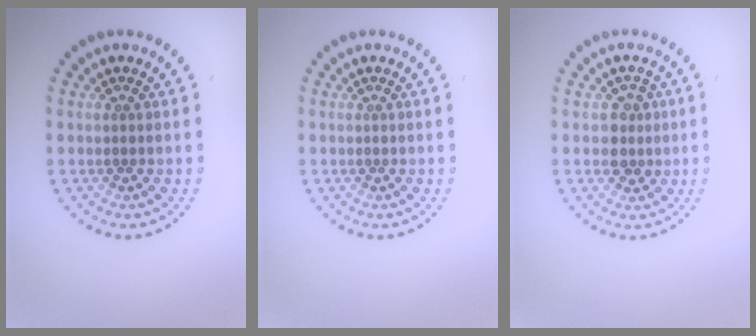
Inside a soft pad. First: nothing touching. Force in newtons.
{"total": 0.0}
{"total": 2.1, "press": 1.9, "slide": 0.7}